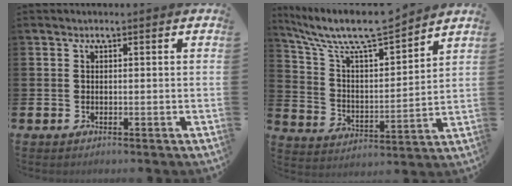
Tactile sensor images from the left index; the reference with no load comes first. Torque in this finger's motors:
{"motor_torque": [0.43, -0.62, 0.57, 0.21]}